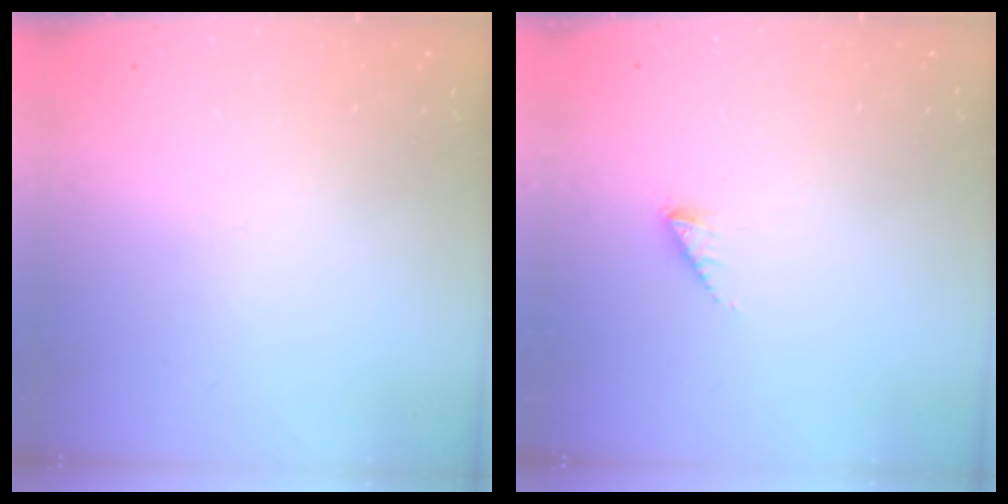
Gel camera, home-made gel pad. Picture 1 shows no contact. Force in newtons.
{"total": 0.8, "press": 0.8, "slide": 0.1}